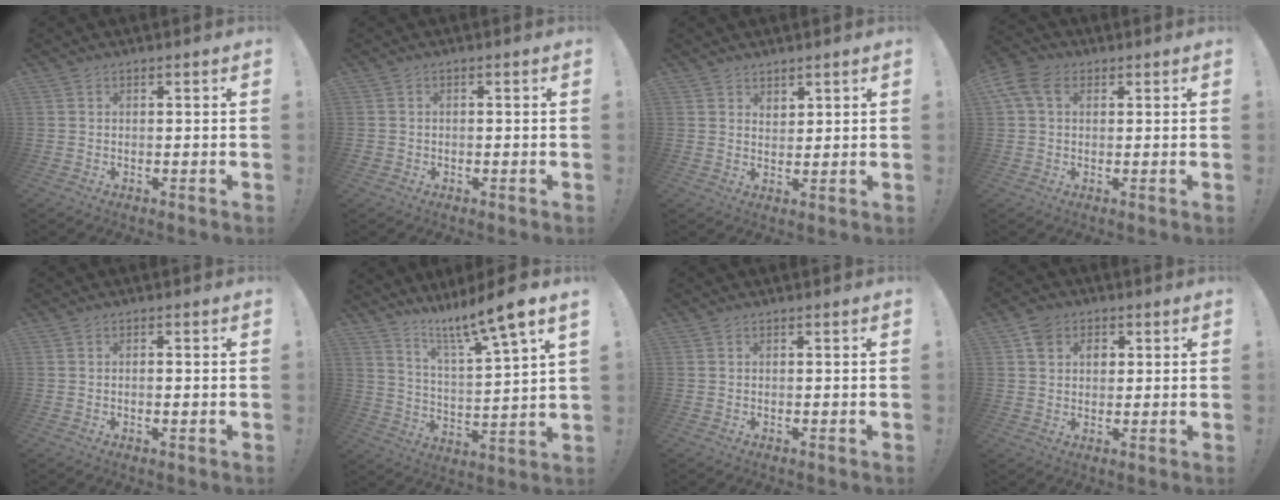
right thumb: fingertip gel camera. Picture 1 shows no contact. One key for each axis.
{"total": 1.3, "fx": -0.5, "fy": 1.1, "fz": 0.4, "tx": -0.006, "ty": 0.005, "tz": -0.009}
{"total": 3.0, "fx": 2.5, "fy": 1.7, "fz": 0.3, "tx": 0.009, "ty": -0.017, "tz": 0.044}
{"total": 8.1, "fx": 2.9, "fy": 5.4, "fz": 5.2, "tx": -0.109, "ty": 0.003, "tz": 0.059}
{"total": 0.7, "fx": -0.3, "fy": 0.2, "fz": 0.7, "tx": -0.004, "ty": -0.001, "tz": -0.006}
{"total": 12.7, "fx": 10.0, "fy": 0.1, "fz": 7.9, "tx": -0.141, "ty": -0.074, "tz": 0.155}
{"total": 0.0}
{"total": 6.0, "fx": 2.3, "fy": 5.0, "fz": 2.4, "tx": -0.040, "ty": 0.002, "tz": 0.046}